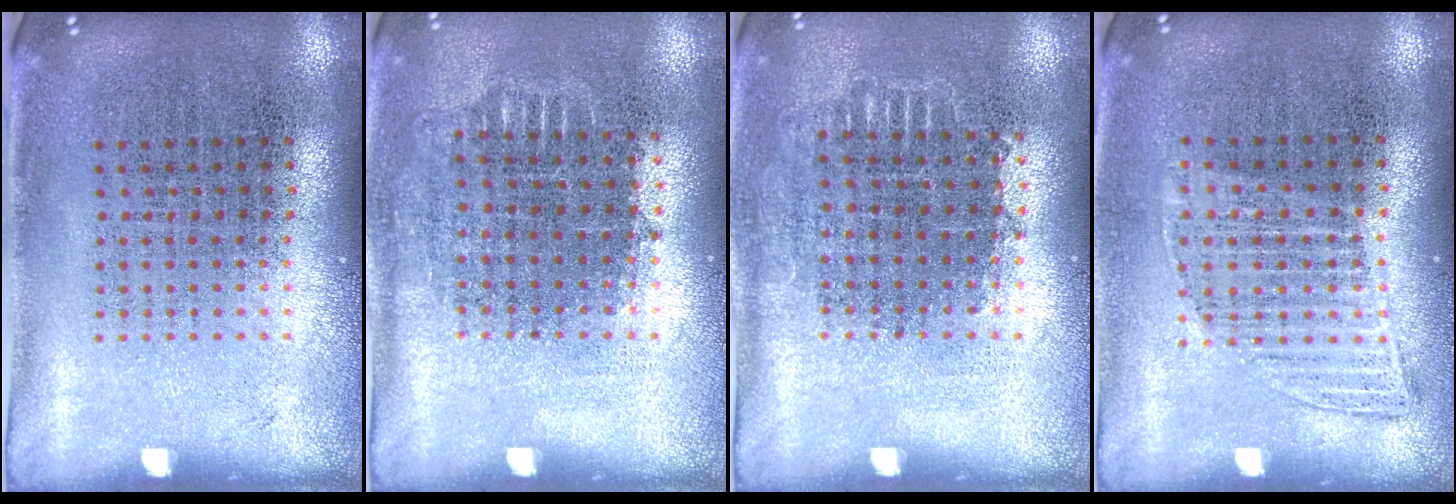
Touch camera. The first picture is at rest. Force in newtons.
{"total": 0.7, "press": 0.7, "slide": 0.2}
{"total": 0.7, "press": 0.7, "slide": 0.3}
{"total": 1.2, "press": 1.0, "slide": 0.6}